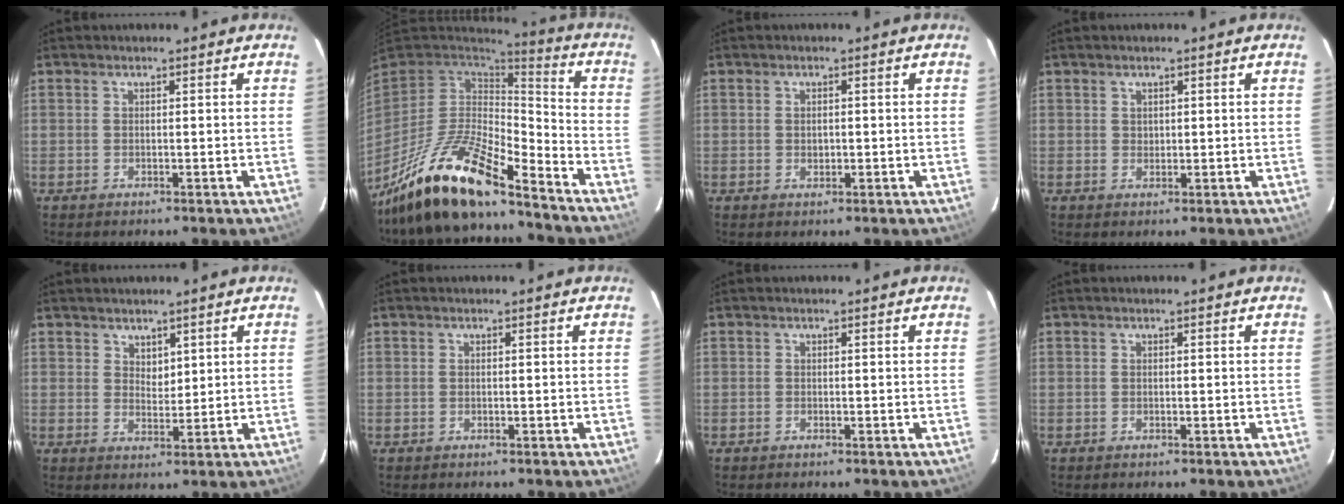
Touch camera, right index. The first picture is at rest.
{"total": 19.0, "force": [-14.3, 4.4, 11.7], "torque": [-0.235, -0.028, -0.269]}
{"total": 1.2, "force": [-0.1, 0.9, 0.8], "torque": [-0.013, 0.003, -0.001]}
{"total": 1.0, "force": [0.5, 0.9, 0.2], "torque": [0.001, 0.005, 0.008]}
{"total": 2.8, "force": [1.9, 1.8, 0.8], "torque": [-0.008, 0.001, 0.036]}
{"total": 0.0}
{"total": 0.0}
{"total": 0.0}